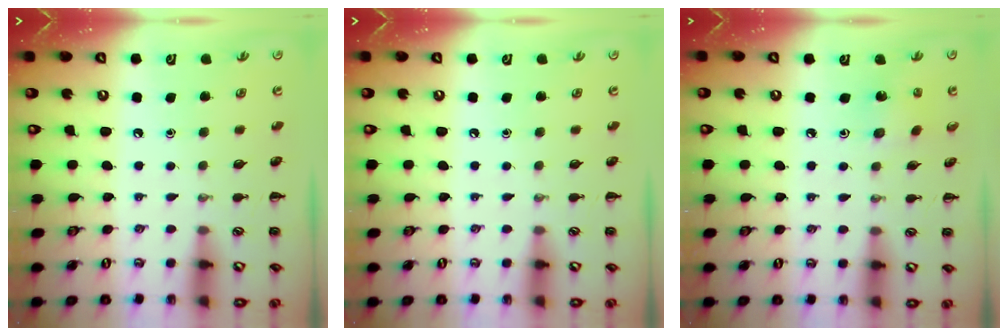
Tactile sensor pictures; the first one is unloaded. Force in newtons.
{"total": 0.0}
{"total": 1.8, "press": 1.7, "slide": 0.8}